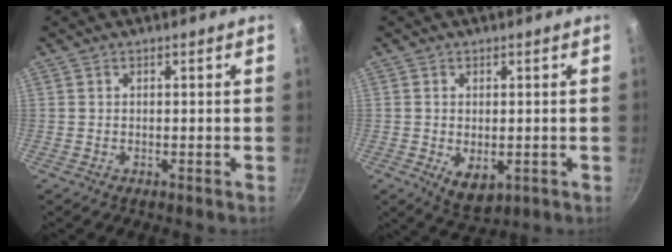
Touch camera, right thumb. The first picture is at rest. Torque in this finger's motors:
{"motor_torque": [-0.32, 0.39, -0.13, 0.13, 0.12]}